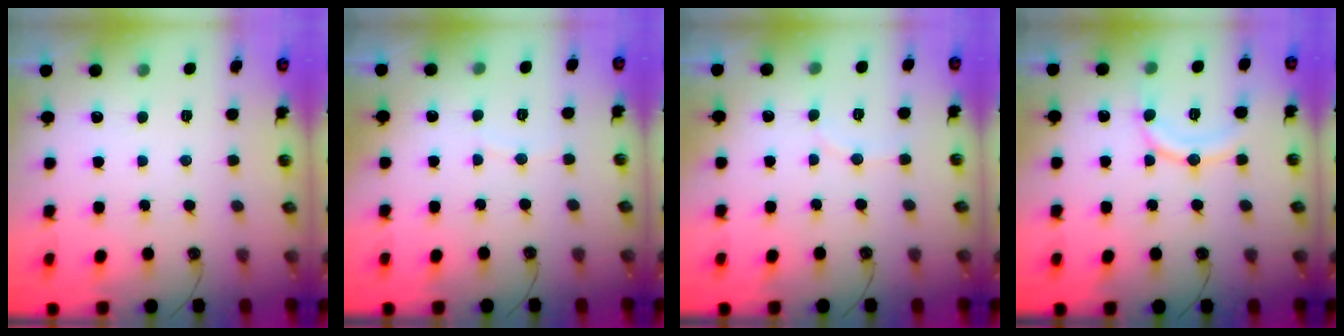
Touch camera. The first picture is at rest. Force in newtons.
{"total": 2.4, "press": 2.4, "slide": 0.3}
{"total": 4.1, "press": 4.1, "slide": 0.8}
{"total": 11.7, "press": 11.6, "slide": 1.2}